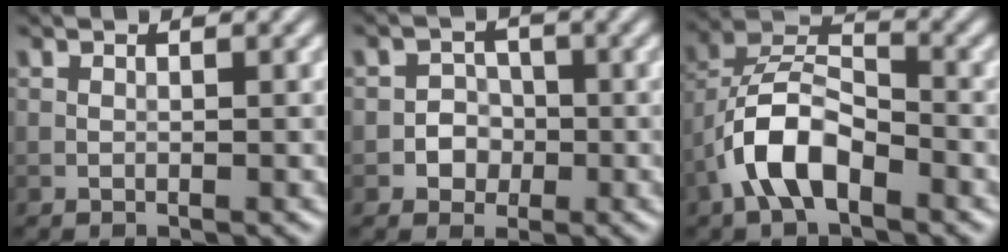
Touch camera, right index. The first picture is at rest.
{"total": 2.4, "force": [-0.7, 2.2, 0.6], "torque": [0.013, 0.001, -0.025]}
{"total": 6.4, "force": [-3.3, 3.0, 4.6], "torque": [-0.083, 0.013, -0.068]}